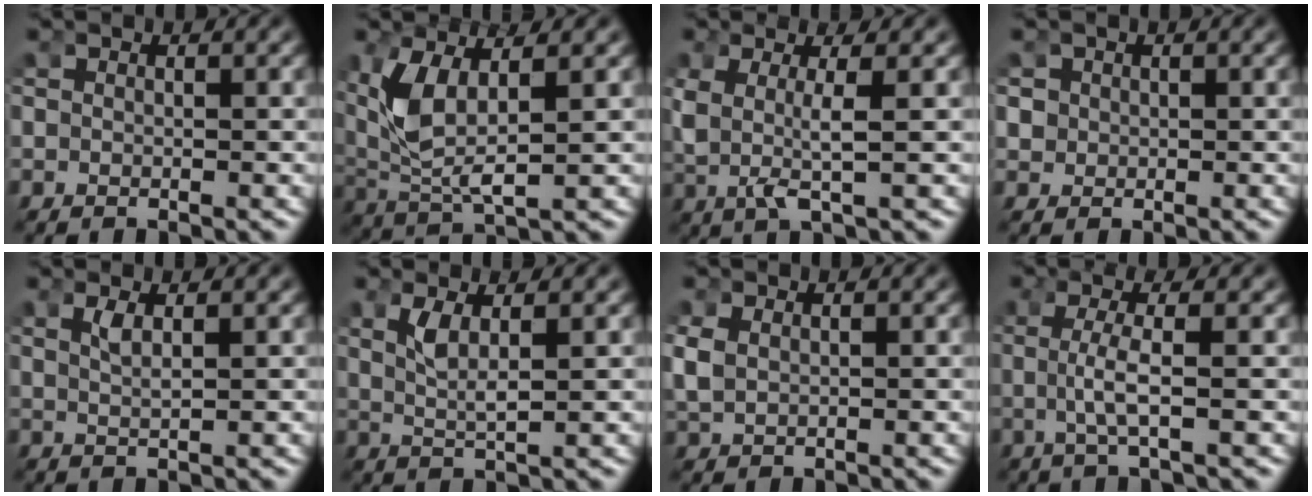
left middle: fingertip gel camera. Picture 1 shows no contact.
{"total": 5.1, "force": [1.0, 2.5, 4.4], "torque": [-0.124, -0.011, 0.033]}
{"total": 4.2, "force": [0.6, 1.5, 3.9], "torque": [-0.098, -0.016, 0.023]}
{"total": 2.3, "force": [0.4, 2.1, 0.7], "torque": [-0.028, -0.002, 0.010]}
{"total": 1.3, "force": [0.5, -0.3, 1.2], "torque": [-0.030, -0.006, 0.018]}
{"total": 2.3, "force": [0.7, 0.3, 2.2], "torque": [-0.052, -0.007, 0.021]}
{"total": 2.3, "force": [0.4, 1.9, 1.3], "torque": [-0.043, -0.007, 0.020]}
{"total": 2.9, "force": [-0.2, -0.4, 2.9], "torque": [-0.069, -0.005, 0.002]}